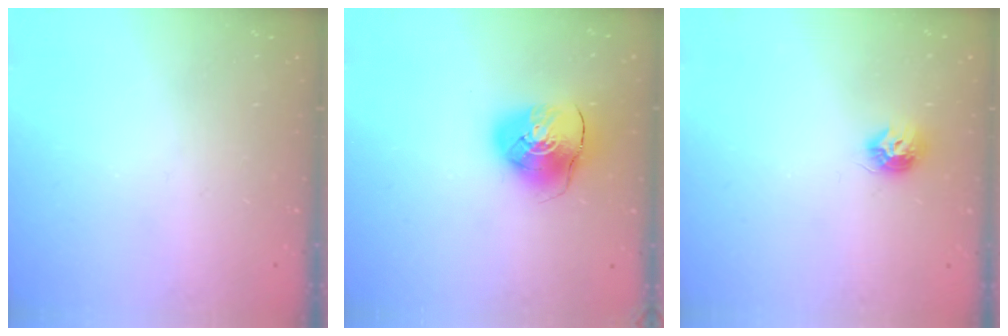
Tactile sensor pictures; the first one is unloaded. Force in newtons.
{"total": 9.8, "press": 9.7, "slide": 1.6}
{"total": 7.6, "press": 7.6, "slide": 0.2}